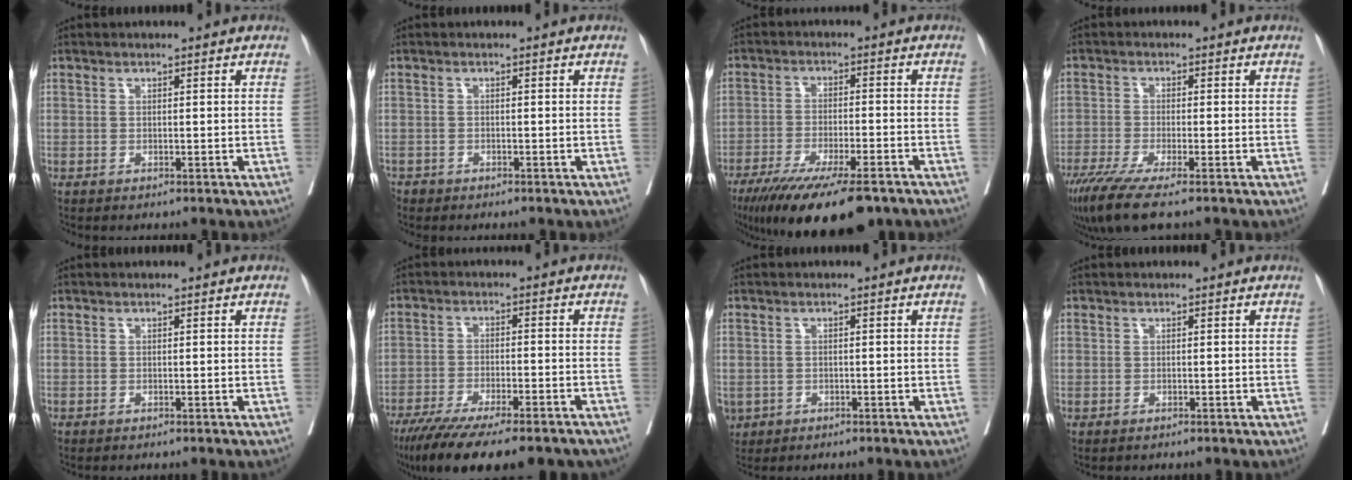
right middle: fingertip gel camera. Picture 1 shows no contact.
{"total": 1.9, "force": [-1.6, 1.1, 0.2], "torque": [-0.007, -0.001, -0.029]}
{"total": 16.0, "force": [-11.9, 2.6, 10.4], "torque": [-0.151, -0.035, -0.189]}
{"total": 7.6, "force": [-5.5, 0.1, 5.2], "torque": [-0.086, -0.022, -0.098]}
{"total": 0.0}
{"total": 18.0, "force": [-14.1, 3.2, 10.7], "torque": [-0.151, -0.034, -0.212]}
{"total": 2.8, "force": [-1.2, 2.3, 1.0], "torque": [-0.026, -0.003, -0.017]}
{"total": 0.0}